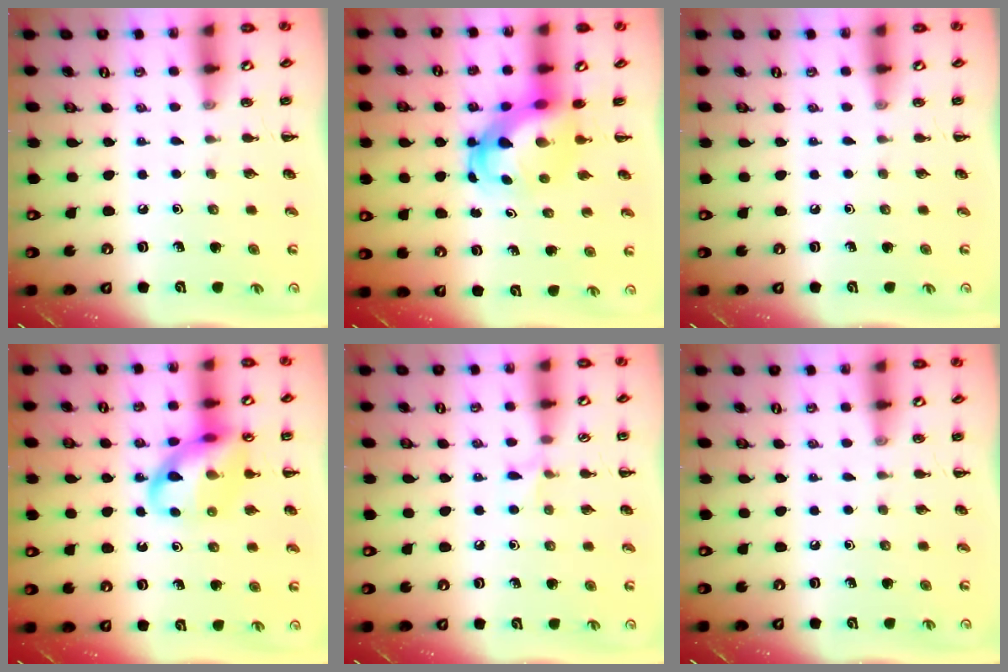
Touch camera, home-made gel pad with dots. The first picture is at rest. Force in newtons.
{"total": 5.7, "press": 5.4, "slide": 1.6}
{"total": 0.0}
{"total": 13.5, "press": 13.4, "slide": 1.8}
{"total": 4.6, "press": 4.2, "slide": 1.8}
{"total": 0.0}